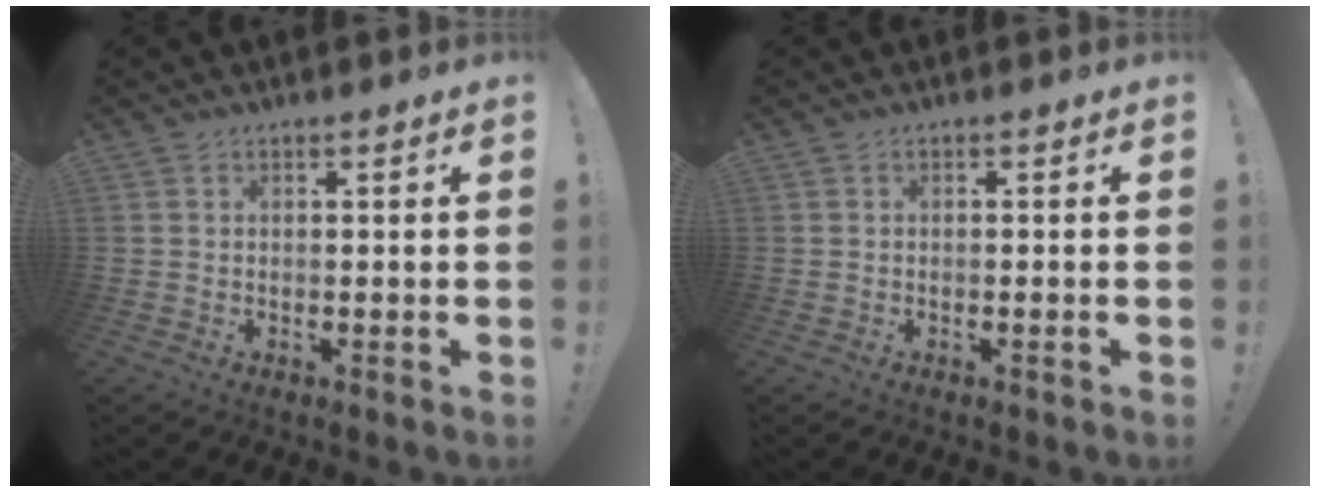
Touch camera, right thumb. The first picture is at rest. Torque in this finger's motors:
{"motor_torque": [-0.27, -0.42, 0.20, -0.28, -0.02]}